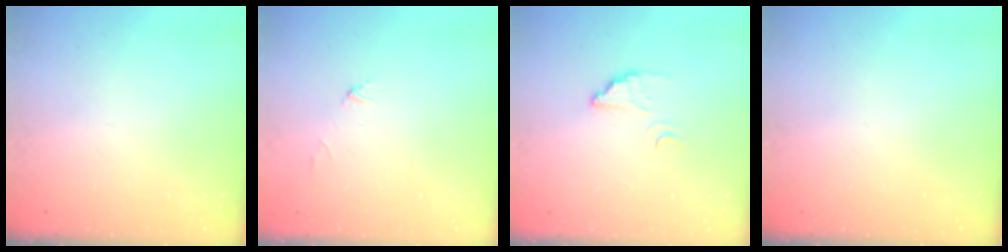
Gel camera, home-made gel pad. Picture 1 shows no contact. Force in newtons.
{"total": 2.9, "press": 2.9, "slide": 0.3}
{"total": 3.8, "press": 3.8, "slide": 0.3}
{"total": 0.0}